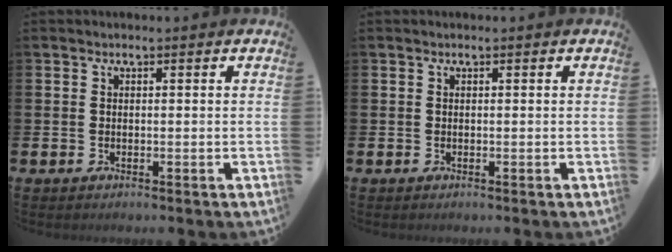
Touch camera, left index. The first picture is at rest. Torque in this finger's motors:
{"motor_torque": [0.00, 0.00, 0.00, 0.00]}